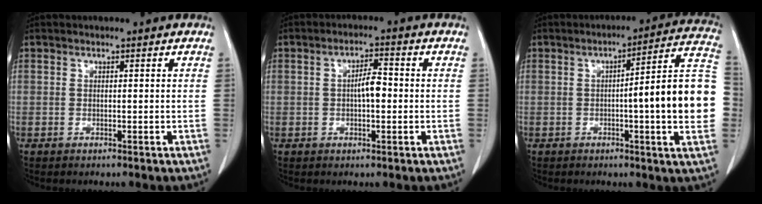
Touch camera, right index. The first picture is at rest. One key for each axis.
{"total": 3.7, "fx": -0.1, "fy": 1.2, "fz": 3.6, "tx": -0.062, "ty": 0.007, "tz": -0.003}
{"total": 15.3, "fx": -1.1, "fy": 0.9, "fz": 15.3, "tx": -0.175, "ty": 0.024, "tz": -0.019}